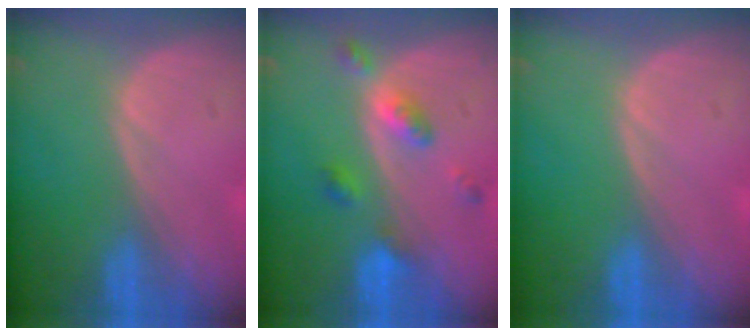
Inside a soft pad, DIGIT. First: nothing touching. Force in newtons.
{"total": 5.3, "press": 4.7, "slide": 2.4}
{"total": 0.0}